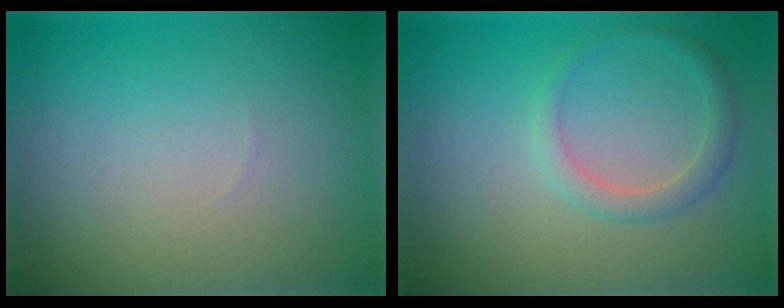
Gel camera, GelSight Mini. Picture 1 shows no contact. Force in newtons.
{"total": 1.9, "press": 1.9, "slide": 0.1}